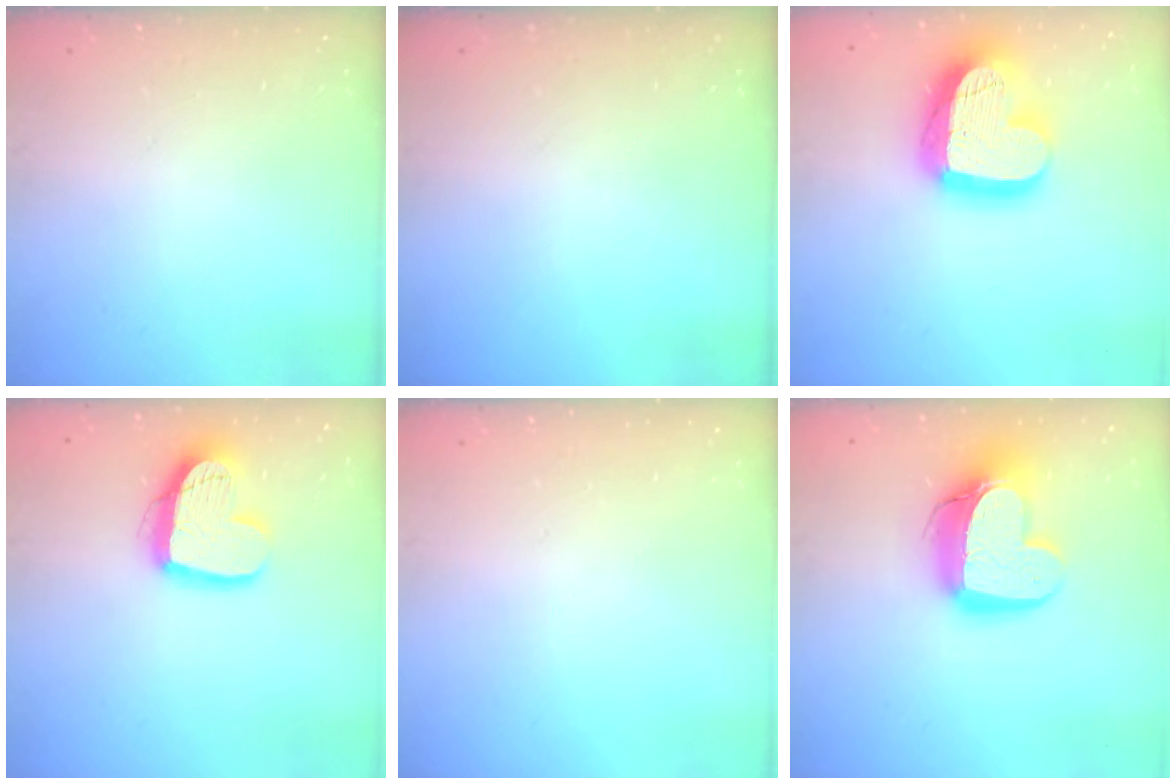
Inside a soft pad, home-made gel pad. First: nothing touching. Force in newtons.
{"total": 0.0}
{"total": 23.3, "press": 23.3, "slide": 1.9}
{"total": 15.3, "press": 15.2, "slide": 1.3}
{"total": 0.0}
{"total": 15.3, "press": 15.3, "slide": 1.4}